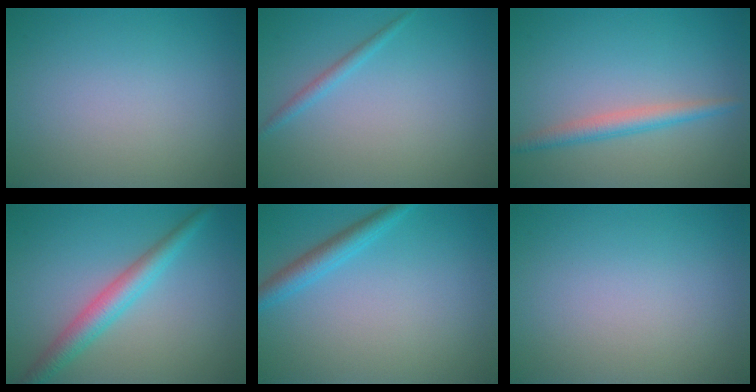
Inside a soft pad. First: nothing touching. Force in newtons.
{"total": 1.0, "press": 1.0, "slide": 0.1}
{"total": 2.3, "press": 2.3, "slide": 0.1}
{"total": 3.6, "press": 3.6, "slide": 0.0}
{"total": 2.4, "press": 2.4, "slide": 0.1}
{"total": 0.0}